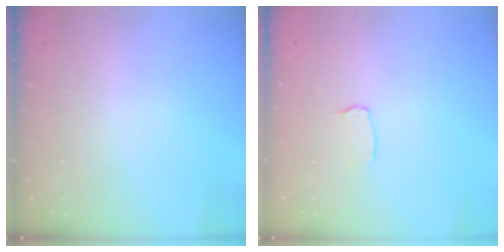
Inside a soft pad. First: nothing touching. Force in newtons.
{"total": 2.9, "press": 2.9, "slide": 0.2}